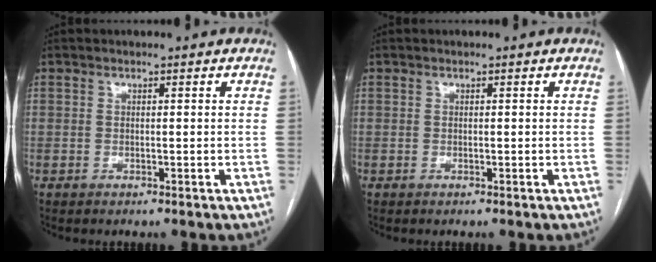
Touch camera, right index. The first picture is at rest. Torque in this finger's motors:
{"motor_torque": [0.01, -0.01, 0.00, 0.00]}